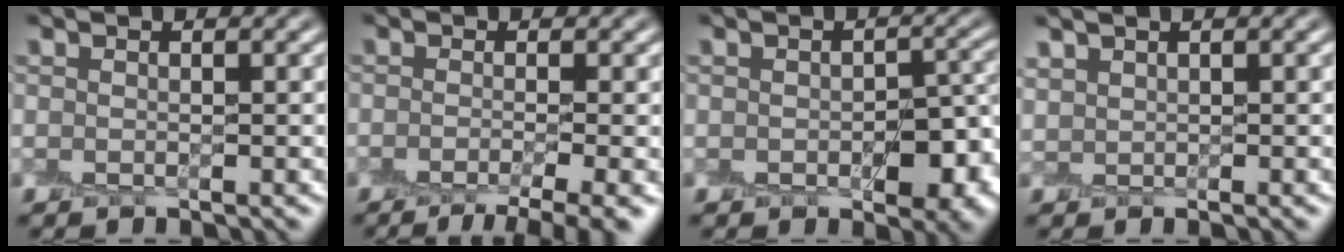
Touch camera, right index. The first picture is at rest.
{"total": 4.9, "force": [-3.0, 0.8, 3.8], "torque": [-0.044, -0.011, -0.049]}
{"total": 6.0, "force": [-2.2, 3.6, 4.4], "torque": [-0.052, -0.006, -0.025]}
{"total": 1.1, "force": [0.9, 0.6, -0.2], "torque": [0.006, -0.002, 0.022]}